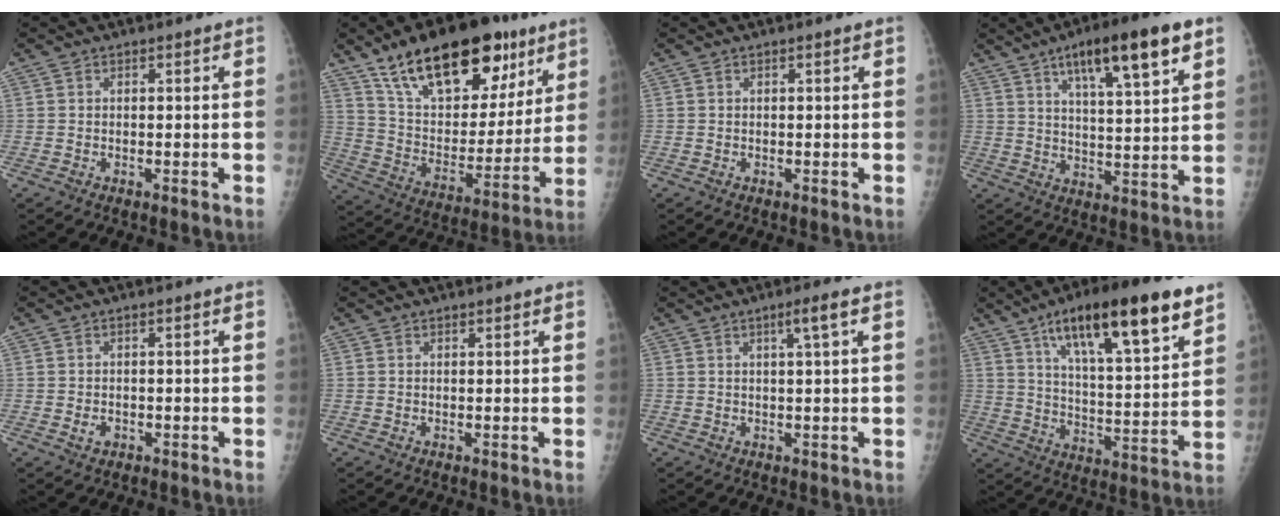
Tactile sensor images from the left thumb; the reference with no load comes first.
{"total": 26.9, "force": [16.3, 12.8, 17.1], "torque": [-0.228, -0.036, 0.270]}
{"total": 0.0}
{"total": 14.7, "force": [8.1, 3.1, 11.8], "torque": [-0.172, -0.027, 0.127]}
{"total": 1.5, "force": [-0.4, 1.1, 1.0], "torque": [-0.012, 0.003, -0.003]}
{"total": 1.7, "force": [1.4, 0.3, 0.8], "torque": [-0.001, 0.007, 0.019]}
{"total": 3.1, "force": [1.3, -0.5, 2.8], "torque": [-0.053, -0.002, 0.024]}
{"total": 22.0, "force": [13.0, 5.6, 16.9], "torque": [-0.244, -0.043, 0.213]}